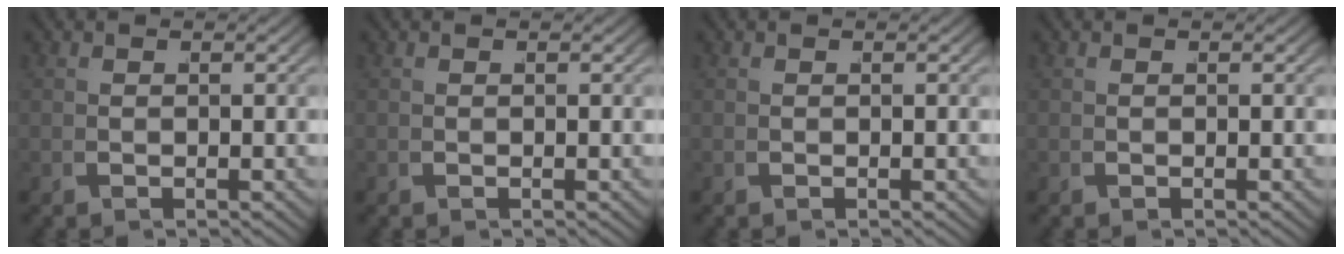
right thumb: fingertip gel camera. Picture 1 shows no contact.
{"total": 0.0}
{"total": 0.0}
{"total": 0.0}